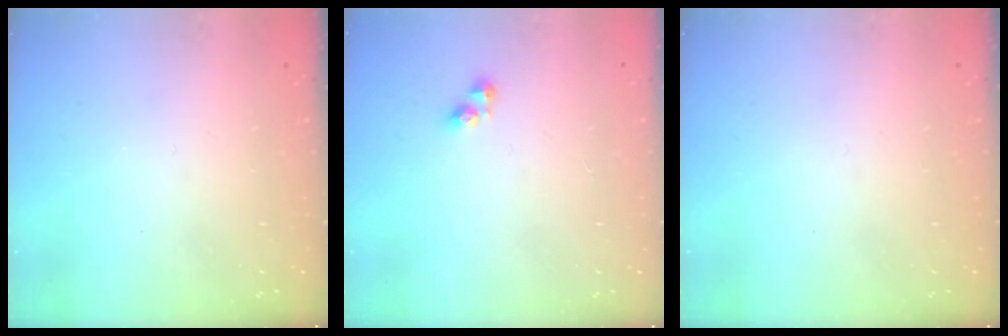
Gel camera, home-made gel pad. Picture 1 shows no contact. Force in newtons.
{"total": 3.8, "press": 3.7, "slide": 0.4}
{"total": 0.0}